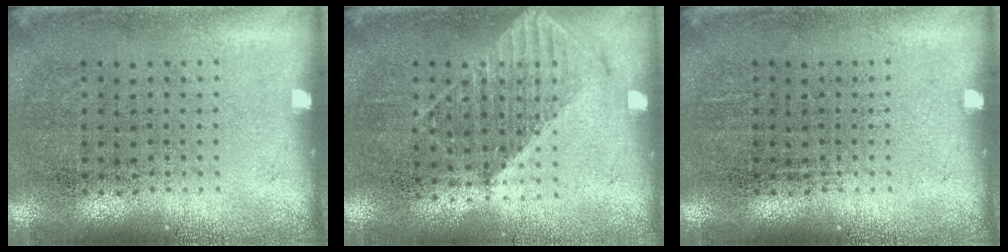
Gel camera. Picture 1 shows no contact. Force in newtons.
{"total": 1.2, "press": 1.1, "slide": 0.3}
{"total": 0.0}